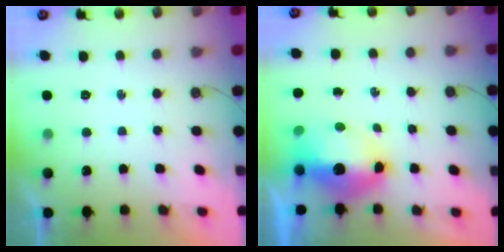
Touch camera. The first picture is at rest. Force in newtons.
{"total": 9.4, "press": 9.3, "slide": 1.1}